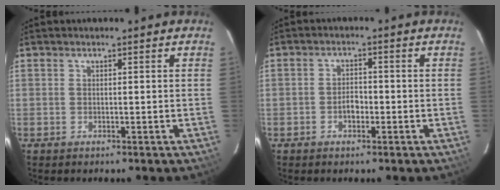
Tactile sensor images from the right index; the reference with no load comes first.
{"total": 2.5, "force": [-1.1, 1.5, 1.7], "torque": [-0.033, 0.004, -0.019]}